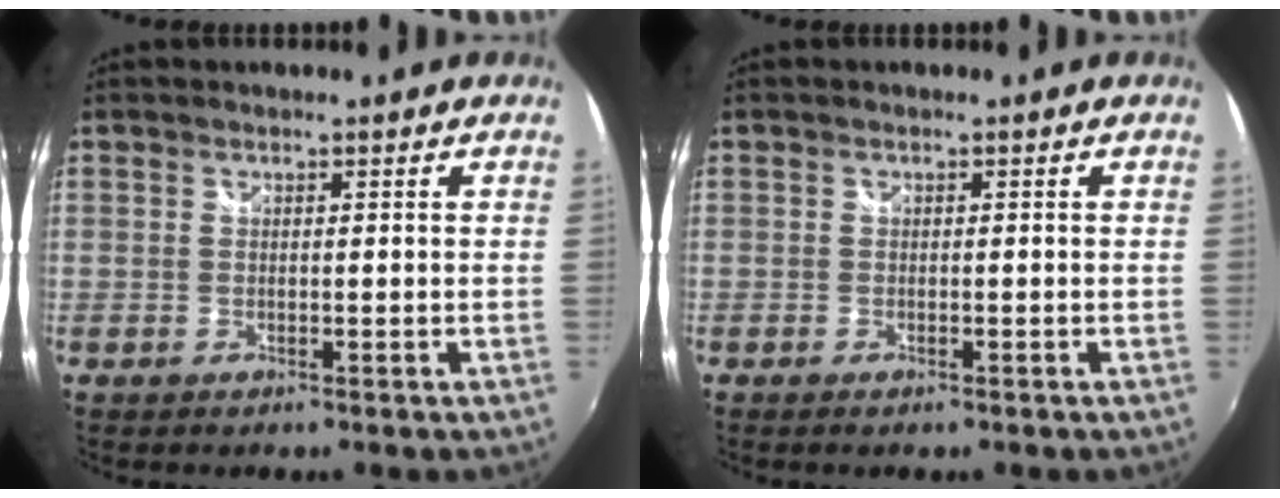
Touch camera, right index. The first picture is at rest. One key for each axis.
{"total": 0.9, "fx": -0.7, "fy": 0.4, "fz": 0.4, "tx": -0.007, "ty": -0.005, "tz": -0.013}